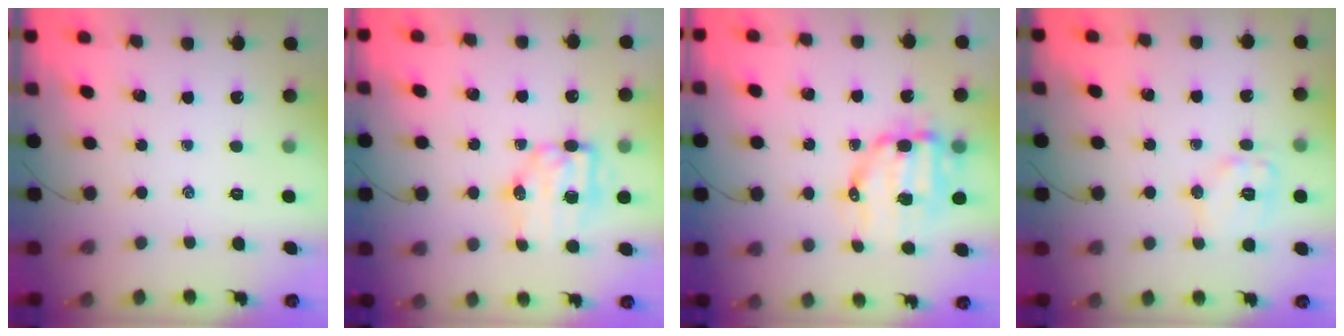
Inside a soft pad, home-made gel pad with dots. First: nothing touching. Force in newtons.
{"total": 8.1, "press": 8.0, "slide": 0.9}
{"total": 10.9, "press": 10.7, "slide": 2.2}
{"total": 10.1, "press": 10.1, "slide": 0.4}